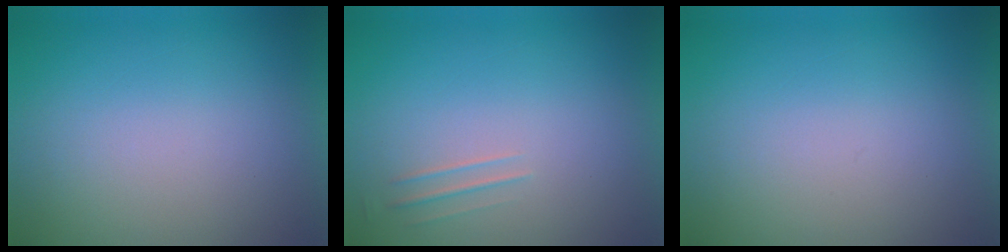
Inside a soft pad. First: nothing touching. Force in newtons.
{"total": 1.5}
{"total": 0.0}